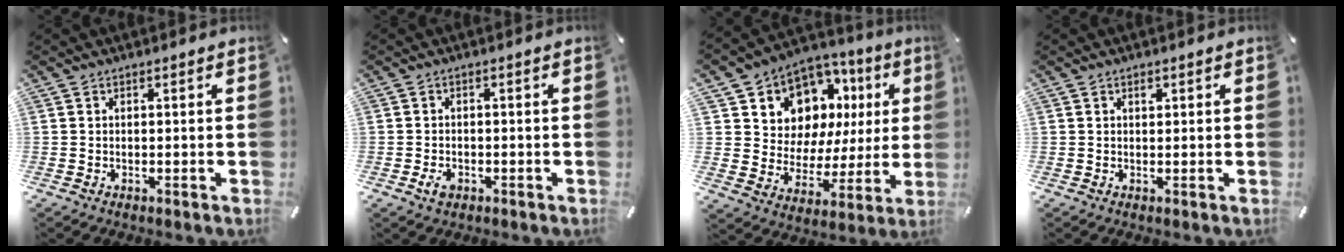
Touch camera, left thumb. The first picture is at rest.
{"total": 2.4, "force": [-1.1, 1.7, 1.3], "torque": [-0.032, 0.002, -0.023]}
{"total": 11.2, "force": [7.3, 8.1, 2.8], "torque": [-0.056, -0.078, 0.134]}
{"total": 1.0, "force": [0.5, 0.7, 0.5], "torque": [-0.003, -0.002, 0.007]}